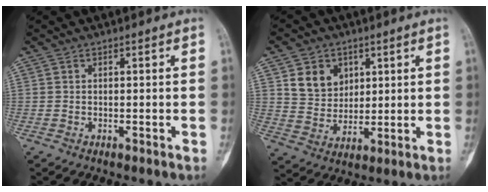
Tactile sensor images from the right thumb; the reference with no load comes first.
{"total": 8.7, "force": [3.5, 7.0, 3.8], "torque": [-0.035, -0.019, 0.070]}